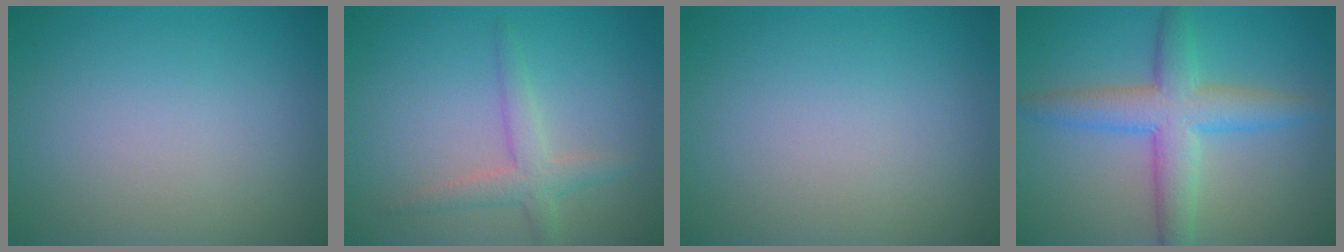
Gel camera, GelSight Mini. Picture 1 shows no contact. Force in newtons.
{"total": 2.5, "press": 2.5, "slide": 0.2}
{"total": 0.0}
{"total": 5.5, "press": 5.5, "slide": 0.1}